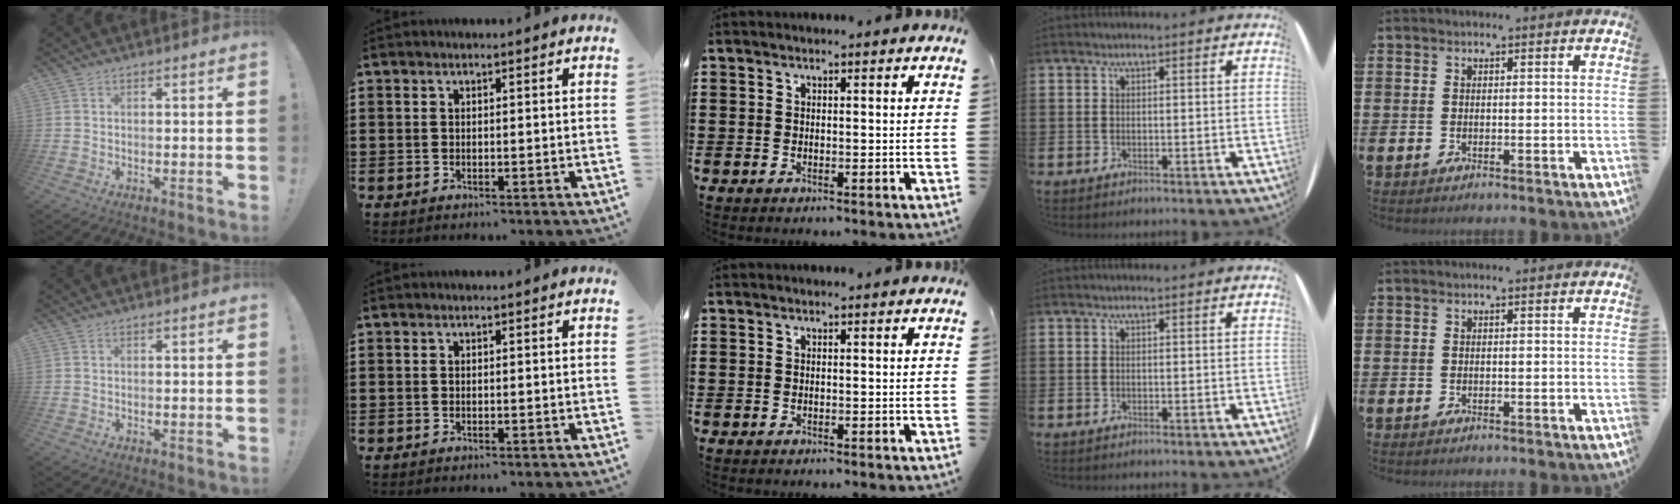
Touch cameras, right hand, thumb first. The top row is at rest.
{}